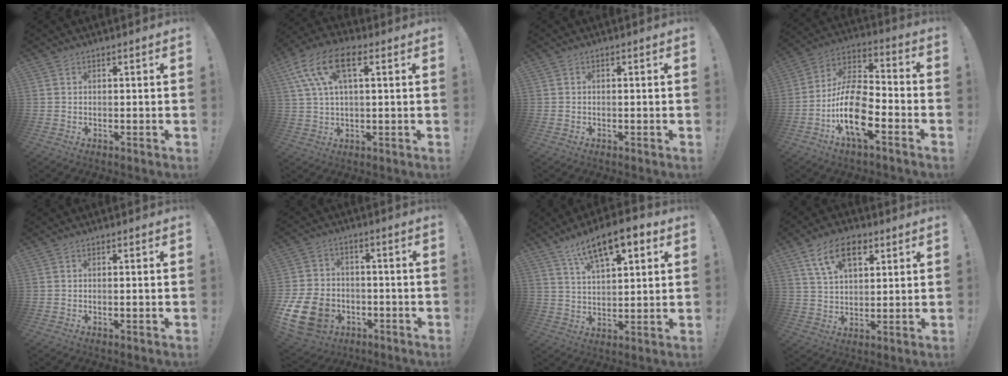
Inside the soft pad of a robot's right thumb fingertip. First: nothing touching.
{"total": 13.5, "force": [5.3, 6.6, 10.5], "torque": [-0.207, 0.000, 0.097]}
{"total": 0.7, "force": [-0.4, 0.5, -0.1], "torque": [-0.005, 0.006, -0.005]}
{"total": 18.3, "force": [-7.4, 8.7, 14.4], "torque": [-0.277, 0.043, -0.119]}
{"total": 0.9, "force": [-0.1, -0.3, 0.8], "torque": [-0.015, 0.000, -0.003]}
{"total": 16.4, "force": [-5.7, 12.7, 8.8], "torque": [-0.173, 0.044, -0.087]}
{"total": 13.2, "force": [8.0, 5.2, 9.1], "torque": [-0.147, -0.038, 0.140]}
{"total": 12.5, "force": [6.3, 7.4, 7.9], "torque": [-0.126, -0.006, 0.117]}